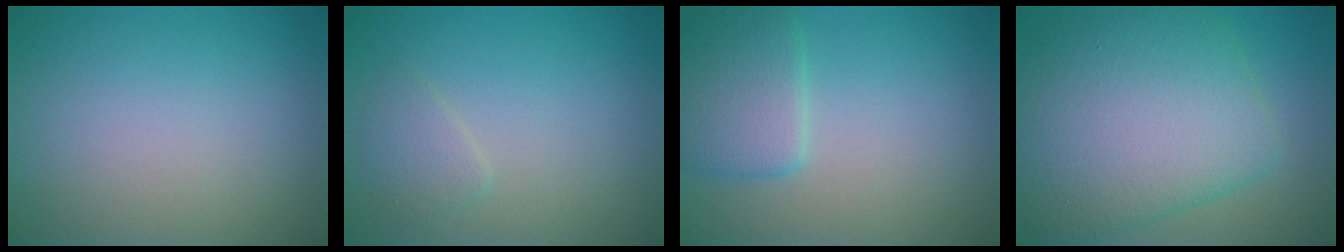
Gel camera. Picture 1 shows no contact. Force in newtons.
{"total": 1.5, "press": 1.5, "slide": 0.1}
{"total": 3.7, "press": 3.7, "slide": 0.1}
{"total": 10.3, "press": 10.3, "slide": 0.2}